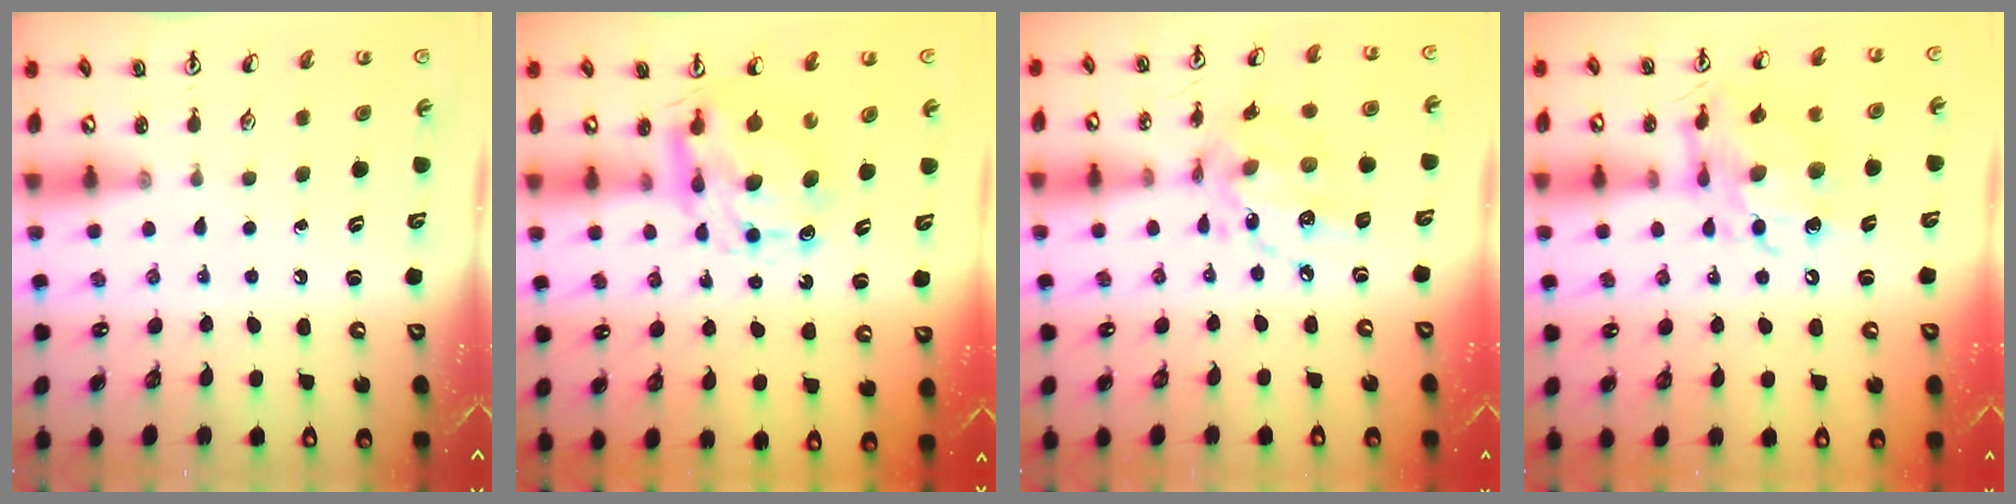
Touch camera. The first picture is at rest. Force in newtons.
{"total": 9.6, "press": 9.6, "slide": 1.0}
{"total": 14.0, "press": 13.9, "slide": 0.8}
{"total": 12.1, "press": 12.0, "slide": 1.3}